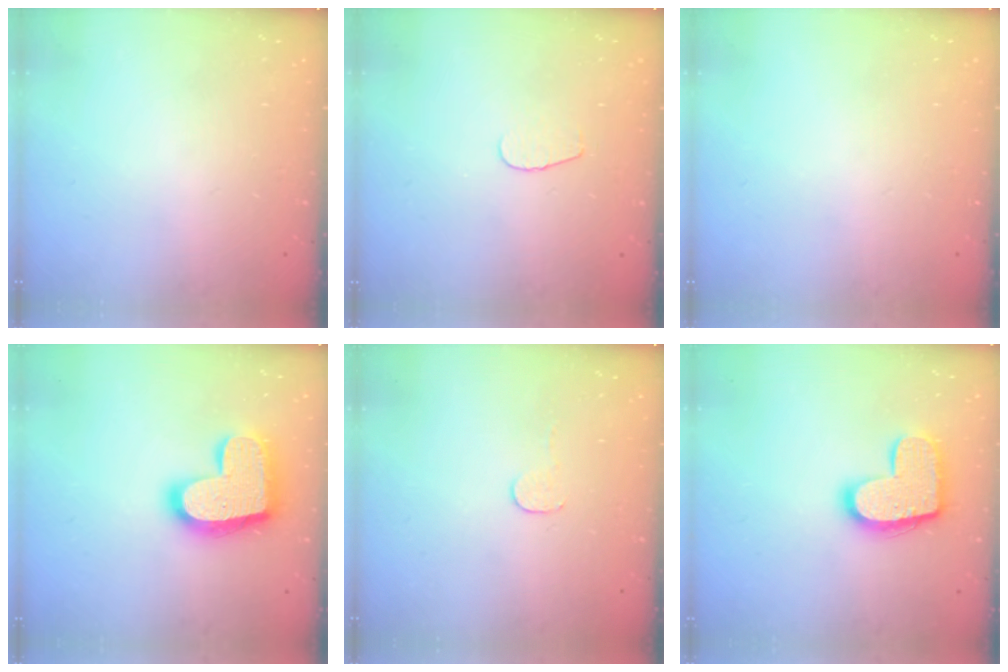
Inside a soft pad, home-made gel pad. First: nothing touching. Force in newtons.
{"total": 3.1, "press": 3.1, "slide": 0.3}
{"total": 0.0}
{"total": 18.7, "press": 18.7, "slide": 1.2}
{"total": 2.7, "press": 2.7, "slide": 0.2}
{"total": 14.6, "press": 14.6, "slide": 0.8}